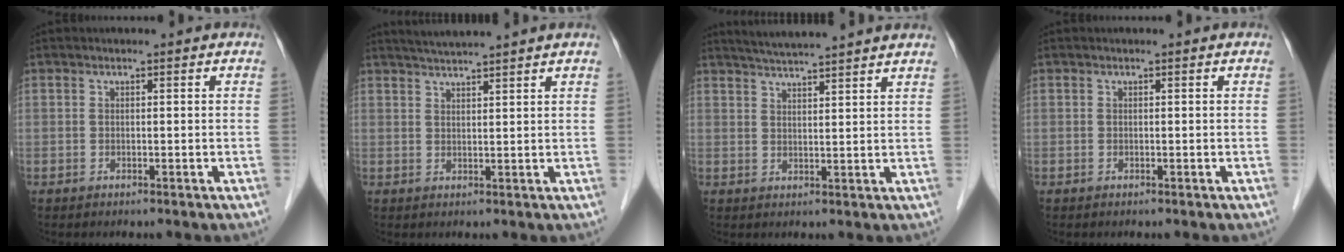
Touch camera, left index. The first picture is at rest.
{"total": 5.0, "force": [4.5, -1.2, 1.8], "torque": [-0.030, 0.018, 0.075]}
{"total": 9.4, "force": [8.6, -0.8, 3.7], "torque": [-0.066, 0.024, 0.120]}
{"total": 0.0}